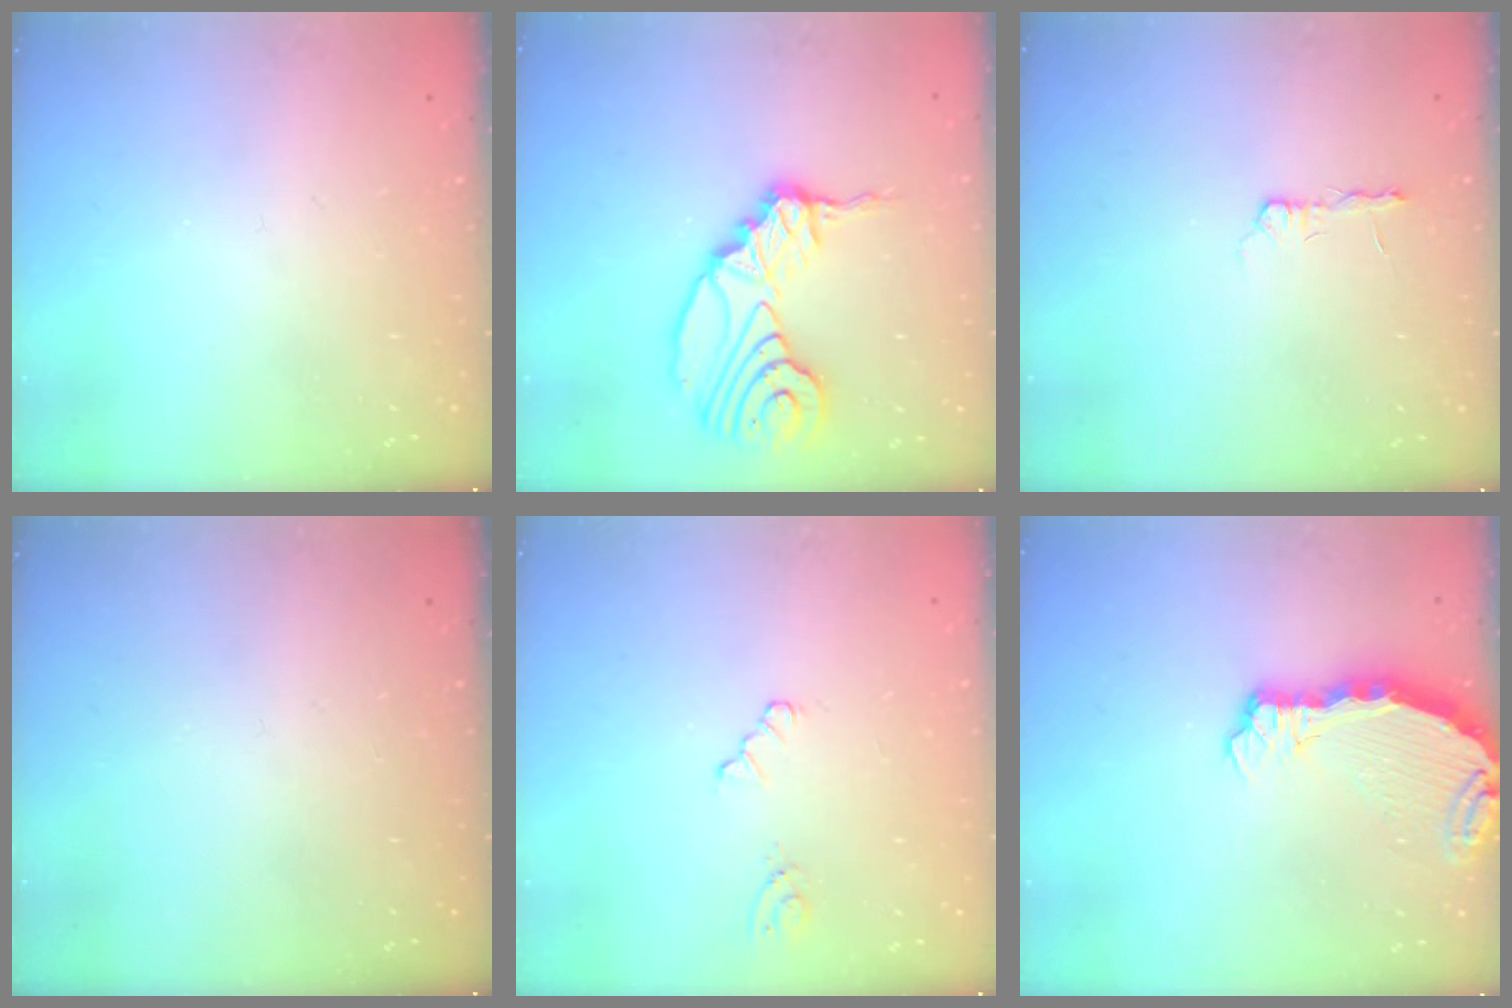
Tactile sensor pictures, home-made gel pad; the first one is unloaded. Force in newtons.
{"total": 16.4, "press": 15.6, "slide": 5.2}
{"total": 2.7, "press": 2.7, "slide": 0.4}
{"total": 0.0}
{"total": 4.0, "press": 3.9, "slide": 0.6}
{"total": 5.7, "press": 5.6, "slide": 0.6}